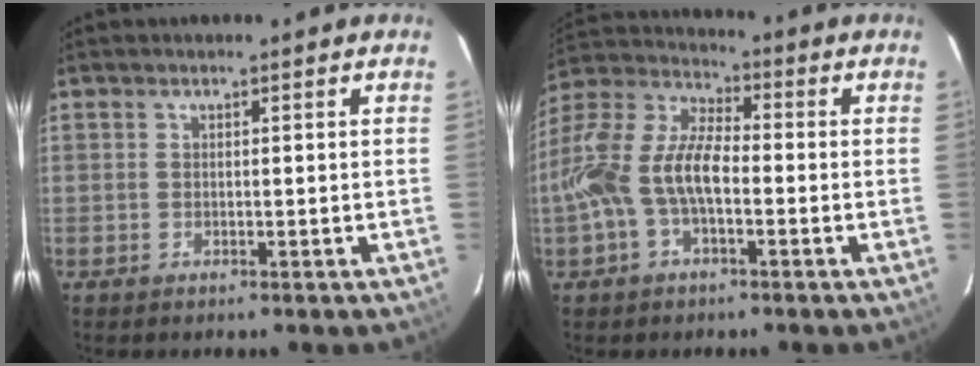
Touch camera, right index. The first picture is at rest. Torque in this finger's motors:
{"motor_torque": [0.76, 0.08, 0.42, 0.21]}